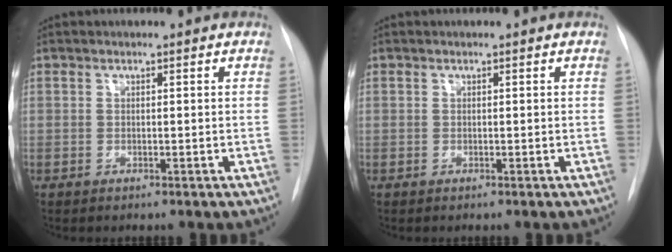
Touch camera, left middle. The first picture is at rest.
{"total": 0.0}